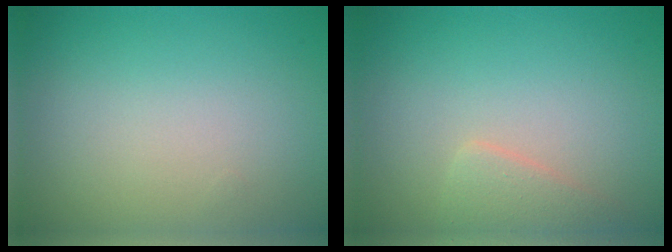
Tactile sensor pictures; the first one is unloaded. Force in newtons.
{"total": 1.7, "press": 1.7, "slide": 0.2}